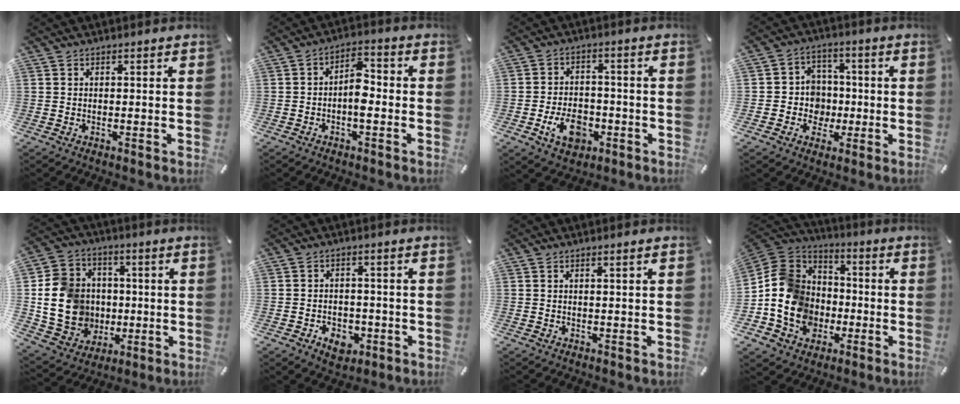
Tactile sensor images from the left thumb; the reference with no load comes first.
{"total": 6.1, "force": [-1.4, 3.0, 5.1], "torque": [-0.078, 0.016, -0.027]}
{"total": 8.5, "force": [-3.1, 5.6, 5.6], "torque": [-0.112, 0.007, -0.055]}
{"total": 7.7, "force": [-1.1, 7.6, 0.4], "torque": [-0.012, 0.008, -0.014]}
{"total": 15.6, "force": [-0.2, 14.2, 6.4], "torque": [-0.142, 0.010, 0.004]}
{"total": 5.7, "force": [-2.6, 4.3, 2.7], "torque": [-0.046, 0.008, -0.046]}
{"total": 1.1, "force": [0.3, -0.1, 1.0], "torque": [-0.017, -0.002, 0.005]}
{"total": 16.0, "force": [-4.7, 14.1, 5.9], "torque": [-0.132, 0.029, -0.082]}